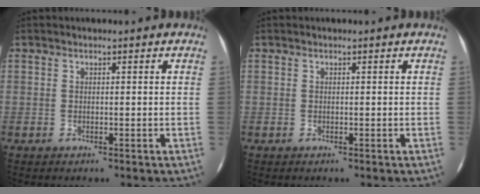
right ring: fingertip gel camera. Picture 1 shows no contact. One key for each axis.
{"total": 0.0}